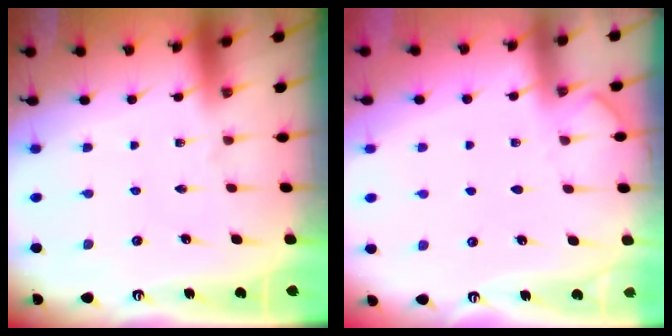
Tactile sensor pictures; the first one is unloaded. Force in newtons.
{"total": 2.4, "press": 2.4, "slide": 0.4}